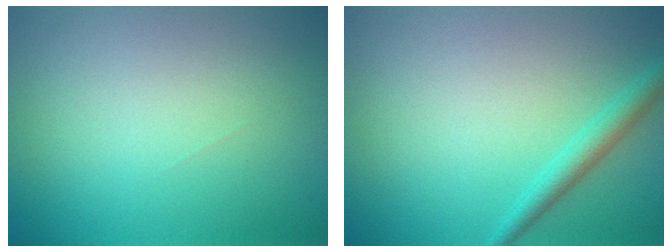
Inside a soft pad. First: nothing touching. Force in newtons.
{"total": 2.1, "press": 2.1, "slide": 0.1}